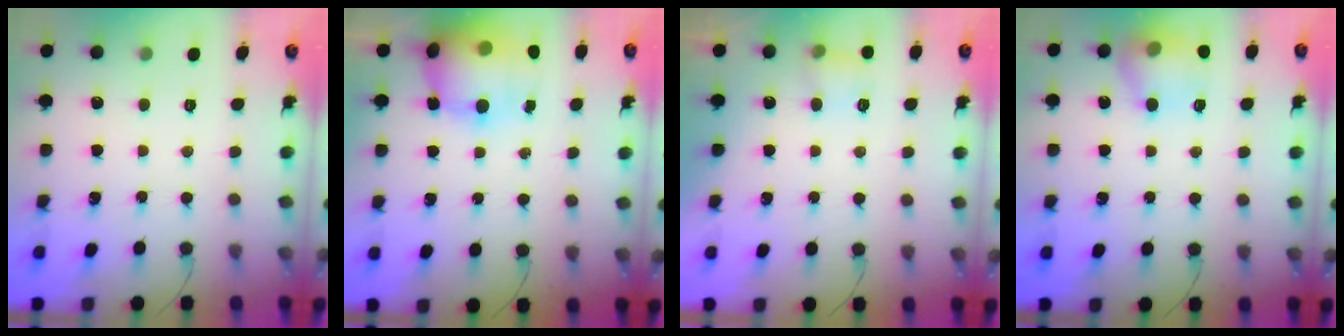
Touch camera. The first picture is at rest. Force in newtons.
{"total": 15.8, "press": 15.3, "slide": 4.0}
{"total": 5.0, "press": 4.8, "slide": 1.4}
{"total": 14.2, "press": 14.2, "slide": 1.2}